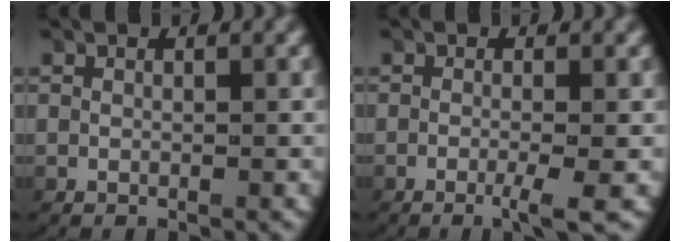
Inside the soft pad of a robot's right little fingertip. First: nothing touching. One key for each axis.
{"total": 2.3, "fx": -1.2, "fy": 0.0, "fz": 2.0, "tx": -0.030, "ty": -0.001, "tz": -0.025}